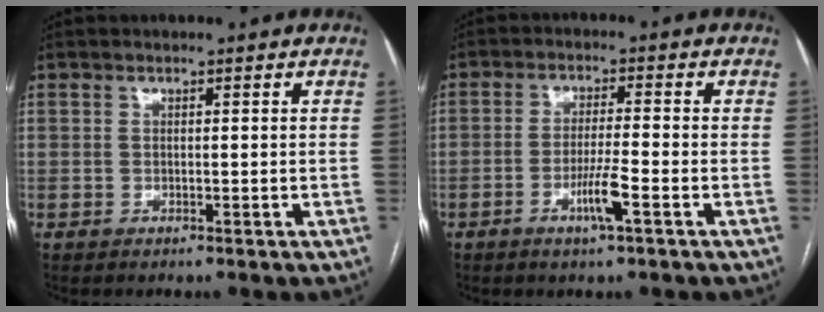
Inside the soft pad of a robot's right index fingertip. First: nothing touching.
{"total": 4.9, "force": [-2.3, -0.1, 4.4], "torque": [-0.082, -0.007, -0.044]}